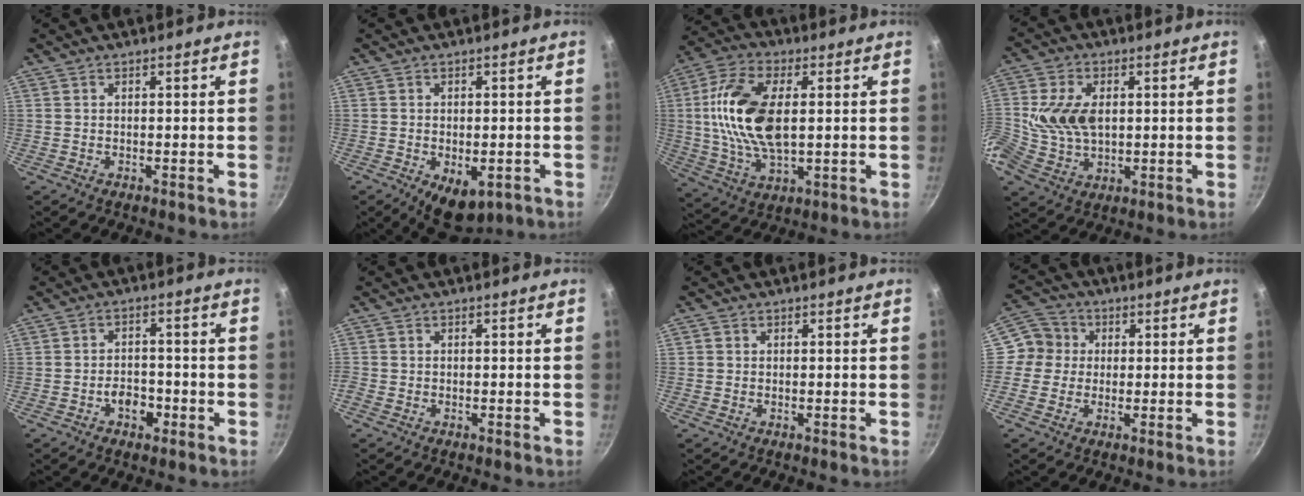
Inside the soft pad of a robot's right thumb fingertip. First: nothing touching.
{"total": 7.2, "force": [-2.6, 4.2, 5.3], "torque": [-0.053, 0.003, -0.023]}
{"total": 16.8, "force": [2.0, 8.7, 14.3], "torque": [-0.273, 0.004, 0.032]}
{"total": 10.4, "force": [1.1, 6.9, 7.7], "torque": [-0.136, 0.002, 0.017]}
{"total": 4.7, "force": [-2.1, 3.1, 2.8], "torque": [-0.024, 0.018, -0.035]}
{"total": 0.6, "force": [-0.3, 0.5, 0.0], "torque": [-0.003, 0.001, -0.008]}
{"total": 0.7, "force": [0.0, 0.7, 0.1], "torque": [0.000, 0.001, -0.002]}
{"total": 6.6, "force": [0.6, 6.3, 1.6], "torque": [0.011, 0.016, -0.008]}